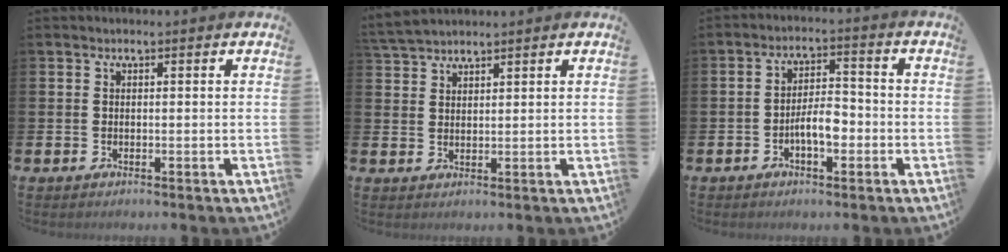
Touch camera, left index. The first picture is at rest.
{"total": 3.4, "force": [3.3, 0.5, 0.3], "torque": [-0.015, -0.009, 0.063]}
{"total": 4.5, "force": [-1.7, 1.9, 3.7], "torque": [-0.061, 0.011, -0.034]}